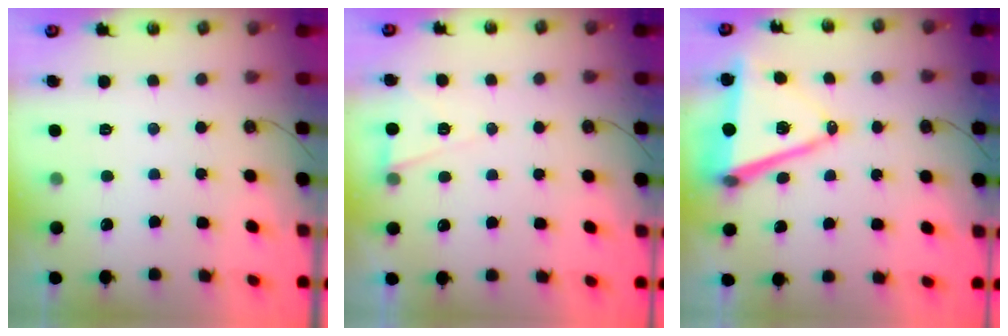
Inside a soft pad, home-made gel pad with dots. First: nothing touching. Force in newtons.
{"total": 6.0, "press": 4.2, "slide": 4.4}
{"total": 13.0, "press": 12.4, "slide": 4.1}